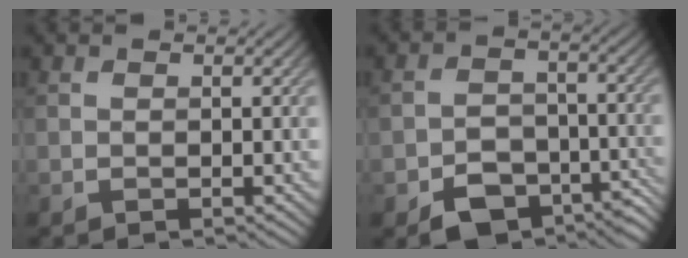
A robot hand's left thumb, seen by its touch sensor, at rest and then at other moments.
{"total": 7.7, "force": [-4.8, 4.8, 3.7], "torque": [-0.059, -0.019, -0.083]}